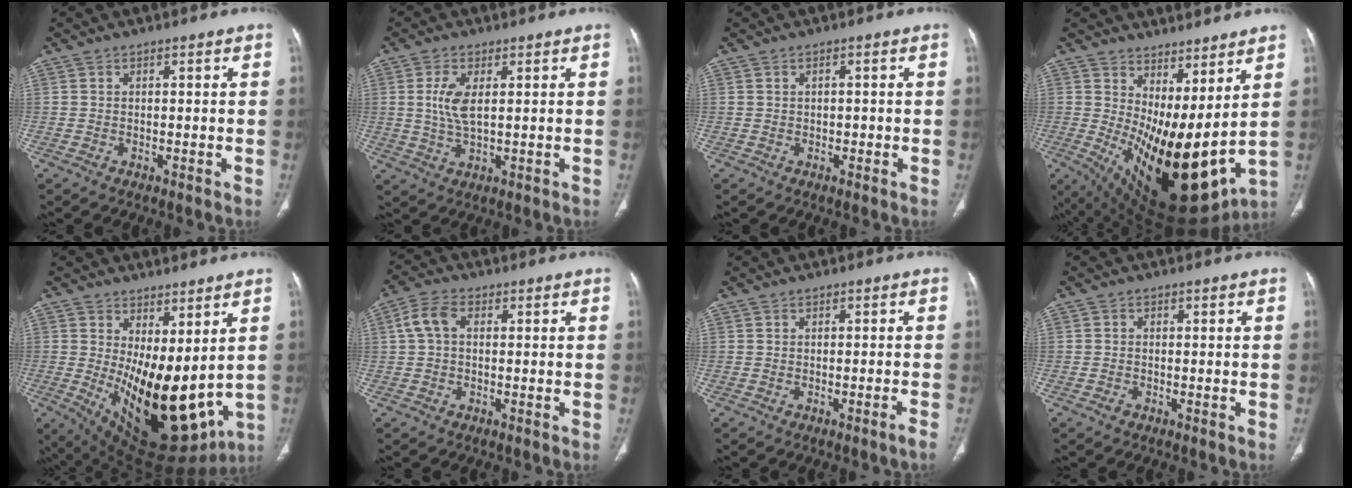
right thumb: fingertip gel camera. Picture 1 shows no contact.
{"total": 5.6, "force": [1.2, 2.5, 4.9], "torque": [-0.109, -0.007, 0.027]}
{"total": 0.8, "force": [0.0, 0.7, 0.4], "torque": [-0.004, 0.003, -0.001]}
{"total": 20.2, "force": [4.2, 7.8, 18.1], "torque": [-0.288, -0.065, 0.090]}
{"total": 19.6, "force": [1.2, 9.2, 17.2], "torque": [-0.252, -0.052, 0.053]}
{"total": 4.7, "force": [0.7, 2.9, 3.6], "torque": [-0.077, 0.015, 0.009]}
{"total": 1.3, "force": [-0.9, -0.3, 0.8], "torque": [-0.018, 0.002, -0.011]}
{"total": 1.0, "force": [-0.6, 0.6, 0.4], "torque": [-0.008, 0.002, -0.012]}